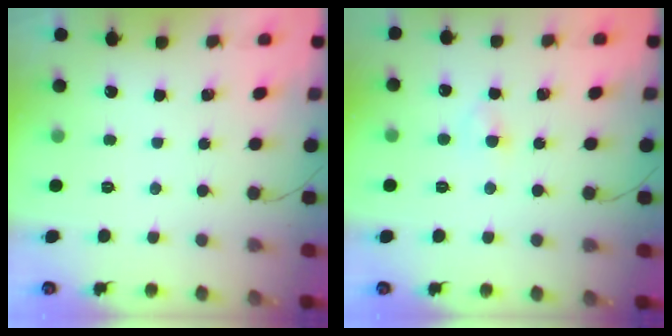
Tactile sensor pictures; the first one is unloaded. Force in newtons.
{"total": 2.9, "press": 2.7, "slide": 0.9}